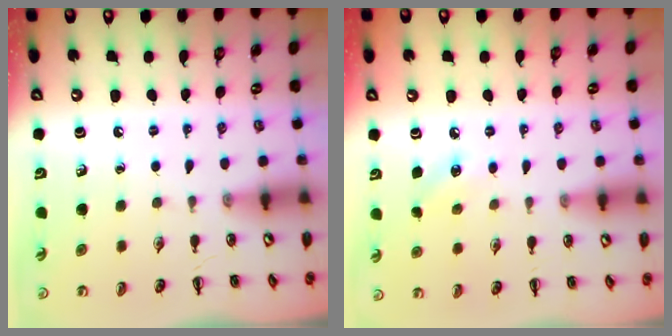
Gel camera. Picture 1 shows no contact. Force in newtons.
{"total": 6.2, "press": 6.0, "slide": 1.8}